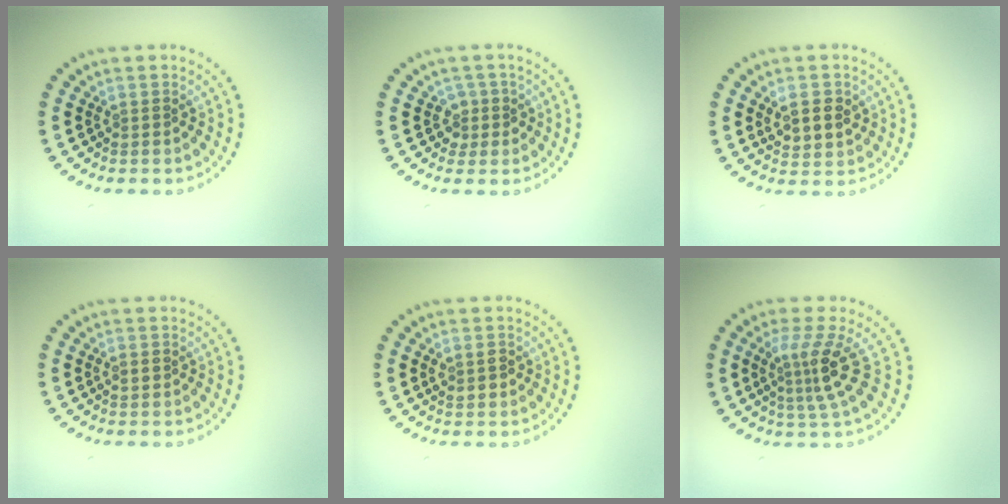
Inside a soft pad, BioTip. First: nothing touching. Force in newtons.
{"total": 1.8, "press": 1.4, "slide": 1.1}
{"total": 3.0, "press": 2.9, "slide": 0.6}
{"total": 1.0, "press": 1.0, "slide": 0.1}
{"total": 1.5, "press": 1.4, "slide": 0.4}
{"total": 3.8, "press": 2.6, "slide": 2.8}